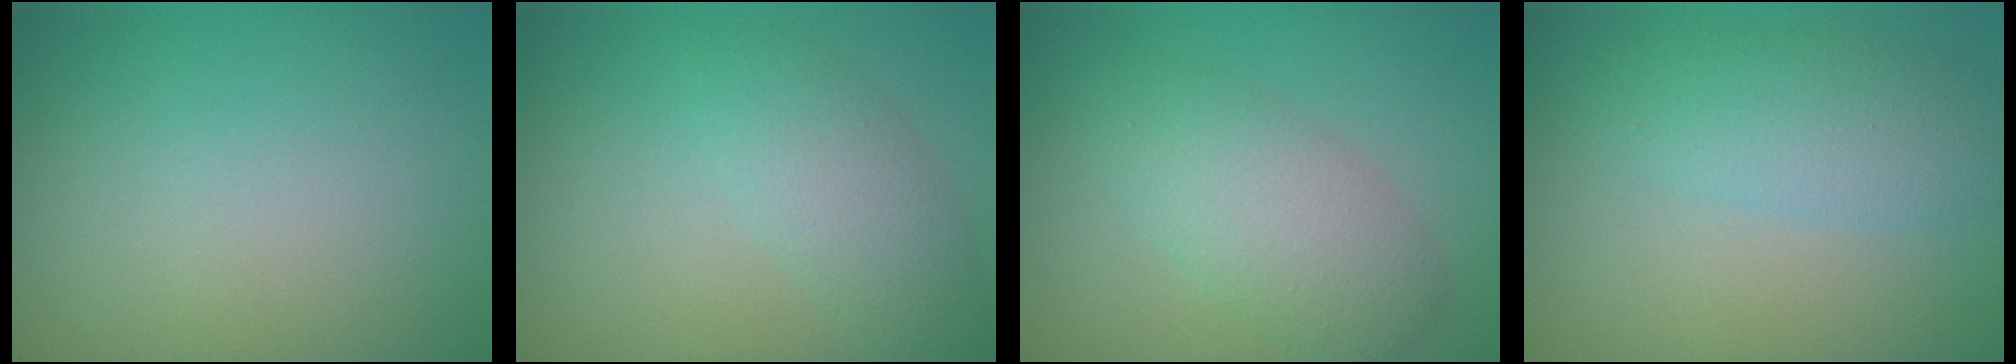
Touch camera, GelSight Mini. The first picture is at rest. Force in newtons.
{"total": 3.1, "press": 3.1, "slide": 0.1}
{"total": 4.2, "press": 4.2, "slide": 0.1}
{"total": 2.2, "press": 2.2, "slide": 0.1}